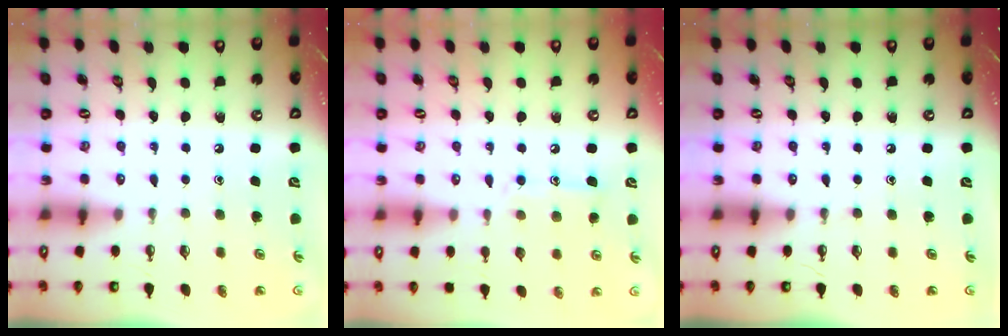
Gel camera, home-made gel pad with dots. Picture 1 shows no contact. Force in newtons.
{"total": 10.2, "press": 10.2, "slide": 0.7}
{"total": 0.0}